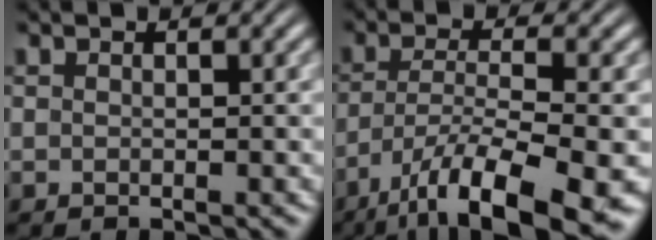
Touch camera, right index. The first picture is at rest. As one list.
[{"total": 9.6, "force": [-5.8, 2.9, 7.1], "torque": [-0.122, -0.036, -0.070]}]